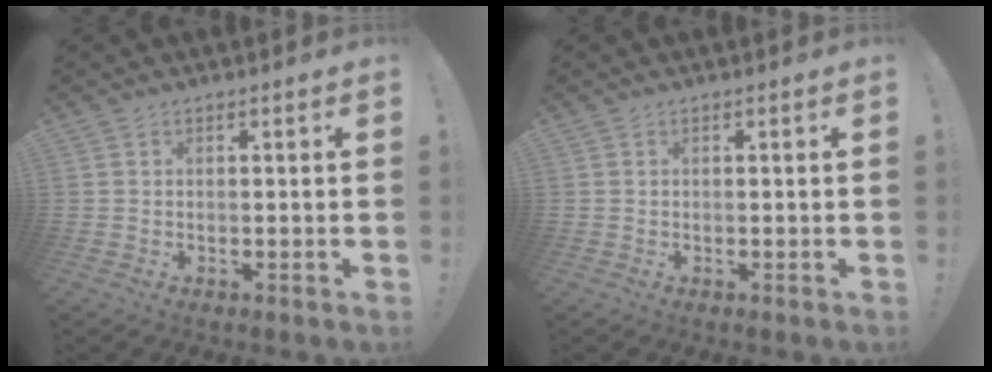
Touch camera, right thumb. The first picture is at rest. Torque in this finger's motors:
{"motor_torque": [0.00, 0.00, 0.00, 0.00, 0.00]}